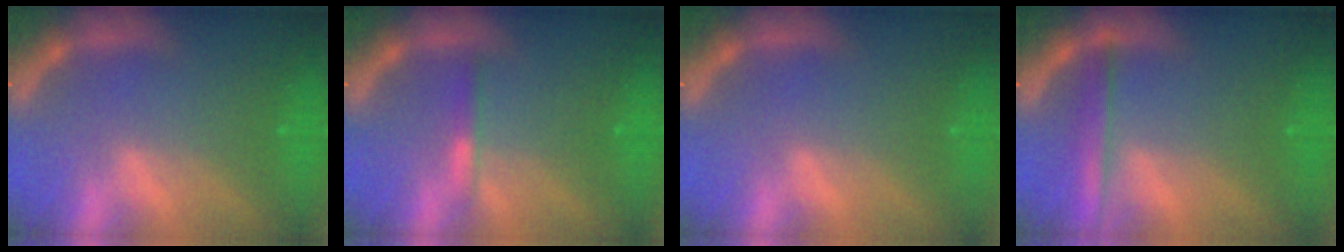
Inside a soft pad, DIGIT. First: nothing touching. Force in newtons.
{"total": 1.4}
{"total": 0.0}
{"total": 2.9}